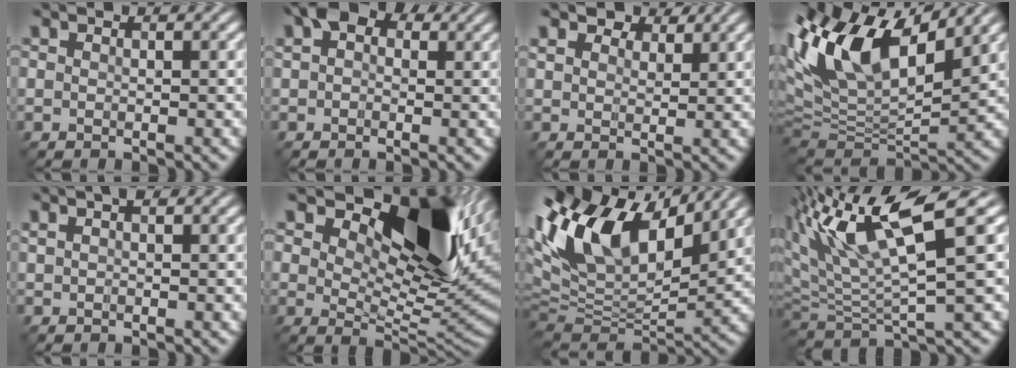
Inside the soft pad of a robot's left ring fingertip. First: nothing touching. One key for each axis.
{"total": 3.7, "fx": 1.7, "fy": 2.5, "fz": 2.1, "tx": -0.029, "ty": 0.009, "tz": 0.015}
{"total": 3.3, "fx": 2.7, "fy": 1.5, "fz": 1.1, "tx": -0.028, "ty": 0.005, "tz": 0.043}
{"total": 11.9, "fx": 4.8, "fy": 5.5, "fz": 9.4, "tx": -0.190, "ty": 0.016, "tz": 0.088}
{"total": 1.1, "fx": 0.6, "fy": 0.4, "fz": 0.8, "tx": -0.016, "ty": 0.005, "tz": 0.010}
{"total": 13.4, "fx": 6.9, "fy": 5.3, "fz": 10.2, "tx": -0.149, "ty": 0.002, "tz": 0.119}
{"total": 13.3, "fx": 5.9, "fy": 6.8, "fz": 9.9, "tx": -0.195, "ty": 0.028, "tz": 0.102}
{"total": 9.4, "fx": 4.4, "fy": 2.2, "fz": 8.0, "tx": -0.157, "ty": 0.009, "tz": 0.084}